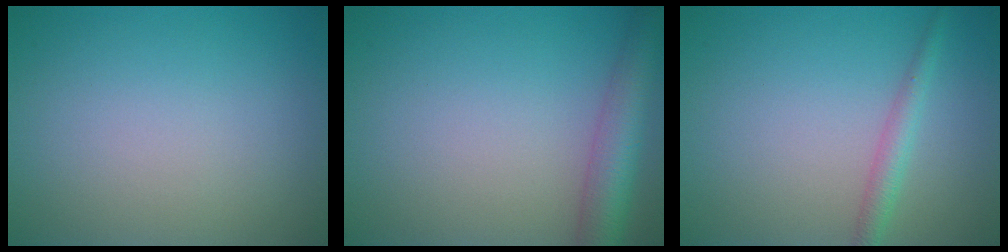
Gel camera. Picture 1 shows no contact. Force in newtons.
{"total": 4.9, "press": 4.9, "slide": 0.3}
{"total": 1.9, "press": 1.9, "slide": 0.0}